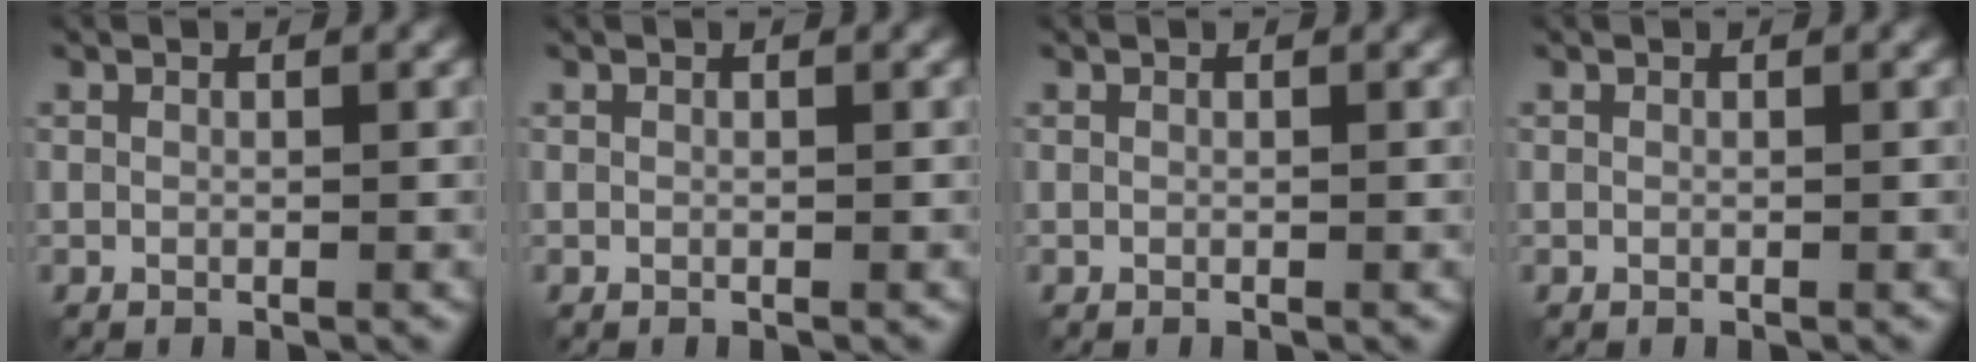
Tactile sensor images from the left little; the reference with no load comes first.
{"total": 0.0}
{"total": 0.0}
{"total": 0.0}